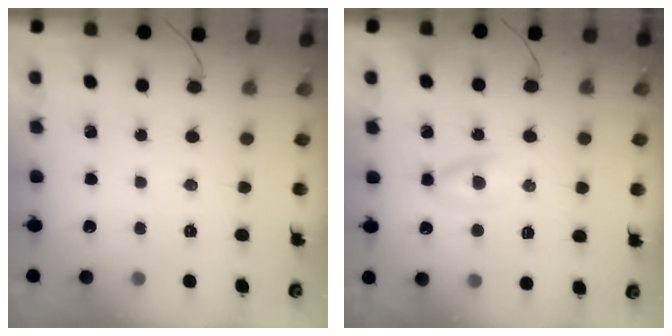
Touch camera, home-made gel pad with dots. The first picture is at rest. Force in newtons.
{"total": 2.7, "press": 2.5, "slide": 1.1}